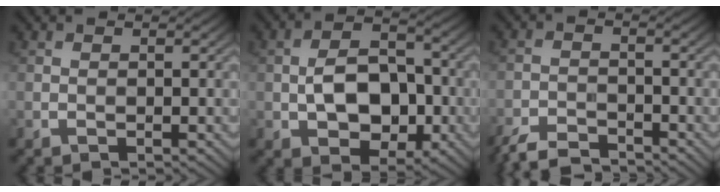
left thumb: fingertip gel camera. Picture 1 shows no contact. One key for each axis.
{"total": 8.3, "fx": -1.4, "fy": 5.4, "fz": 6.2, "tx": -0.108, "ty": 0.004, "tz": -0.028}
{"total": 5.5, "fx": -4.9, "fy": 1.3, "fz": 2.1, "tx": -0.040, "ty": -0.009, "tz": -0.102}